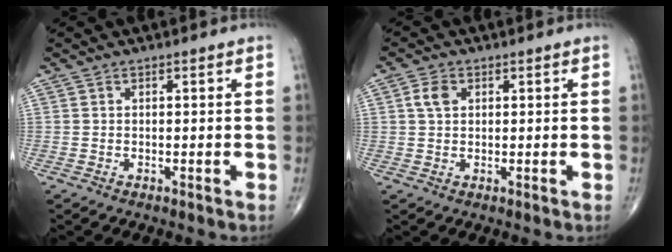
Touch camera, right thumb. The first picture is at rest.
{"total": 3.1, "force": [0.9, 2.1, 2.0], "torque": [-0.038, 0.004, 0.016]}